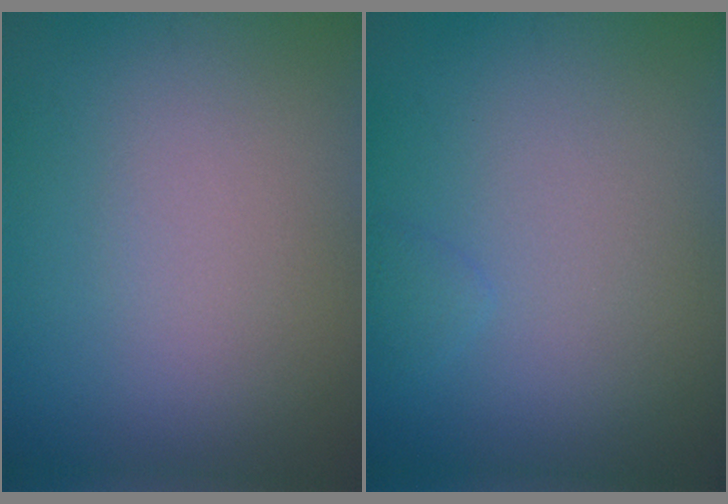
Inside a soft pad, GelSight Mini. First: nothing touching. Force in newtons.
{"total": 0.7, "press": 0.7, "slide": 0.0}